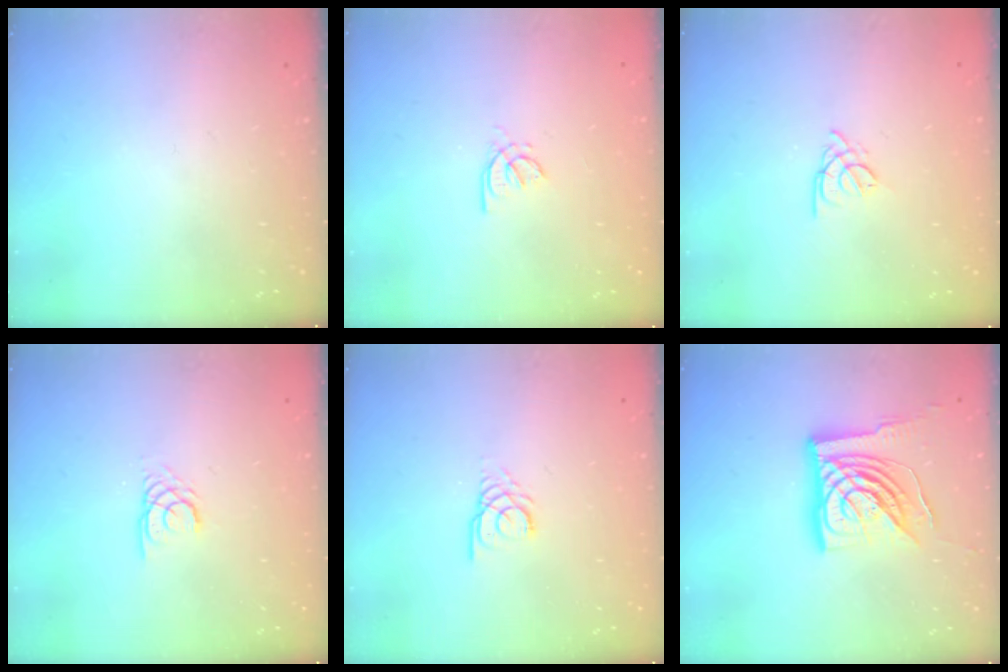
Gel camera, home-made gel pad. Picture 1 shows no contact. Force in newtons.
{"total": 1.4, "press": 1.3, "slide": 0.4}
{"total": 2.7, "press": 2.6, "slide": 0.5}
{"total": 2.2, "press": 2.2, "slide": 0.1}
{"total": 3.0, "press": 3.0, "slide": 0.4}
{"total": 20.3, "press": 20.1, "slide": 2.6}